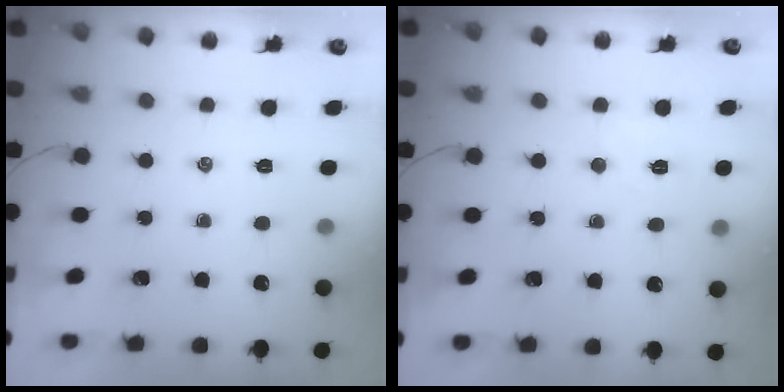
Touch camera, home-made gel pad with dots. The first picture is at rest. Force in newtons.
{"total": 3.6, "press": 3.5, "slide": 0.9}